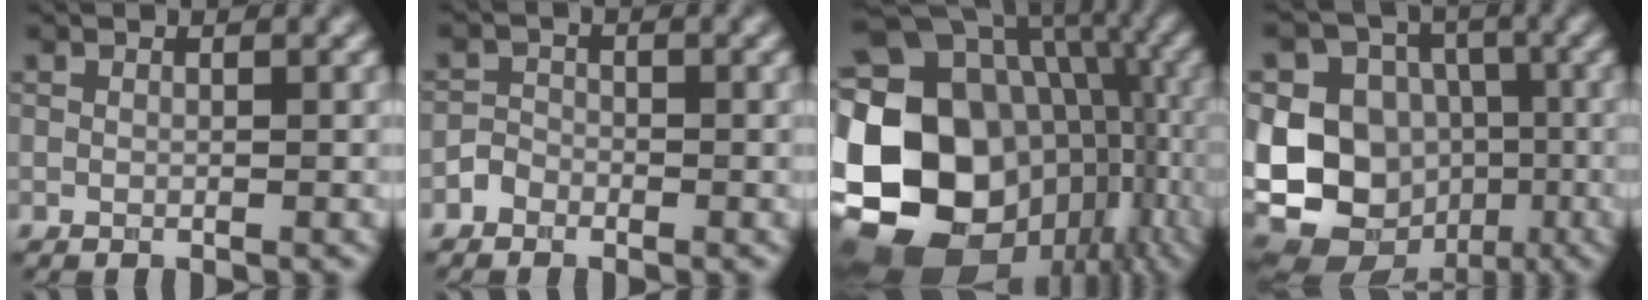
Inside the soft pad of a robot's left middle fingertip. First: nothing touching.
{"total": 1.3, "force": [-1.2, 0.5, -0.3], "torque": [0.002, 0.006, -0.018]}
{"total": 22.8, "force": [-5.1, 18.8, 11.9], "torque": [-0.236, -0.016, -0.099]}
{"total": 13.9, "force": [-2.5, 12.2, 6.0], "torque": [-0.135, 0.000, -0.052]}